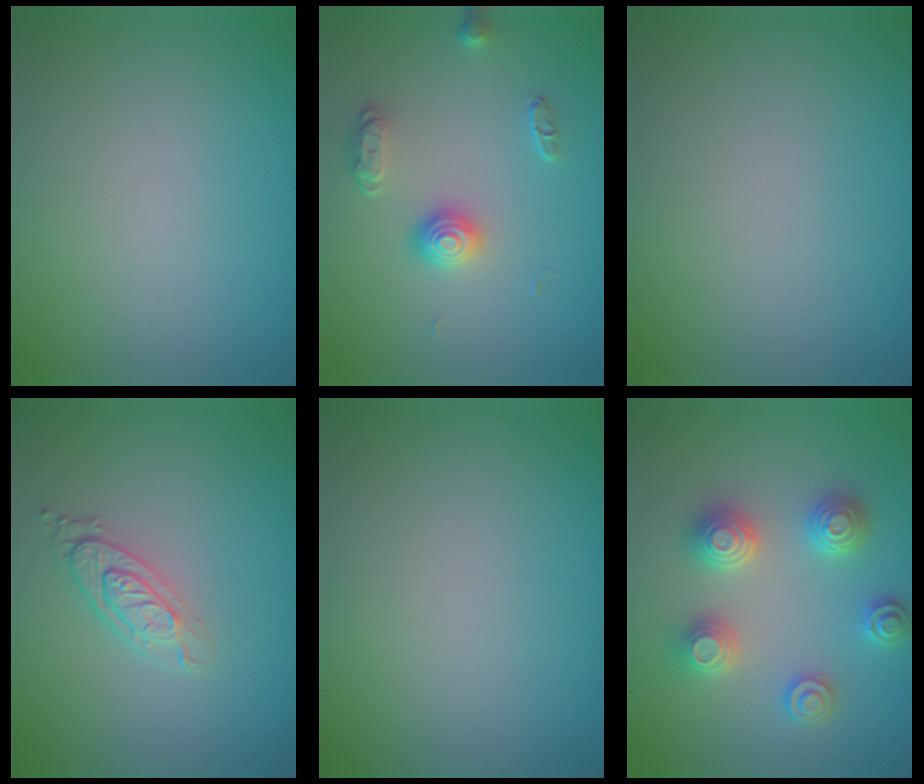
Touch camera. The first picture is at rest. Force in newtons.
{"total": 2.3, "press": 1.8, "slide": 1.4}
{"total": 0.0}
{"total": 3.2, "press": 2.3, "slide": 2.2}
{"total": 0.0}
{"total": 4.8, "press": 4.8, "slide": 0.6}